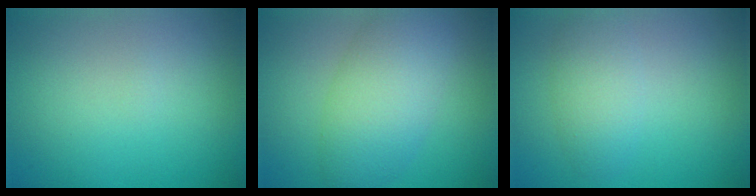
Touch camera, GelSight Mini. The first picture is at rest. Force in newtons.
{"total": 5.8, "press": 5.8, "slide": 0.1}
{"total": 3.0, "press": 3.0, "slide": 0.1}